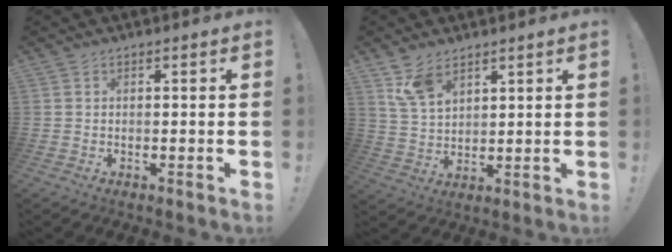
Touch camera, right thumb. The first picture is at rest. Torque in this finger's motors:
{"motor_torque": [0.11, 0.04, 0.50, 0.69, -0.01]}